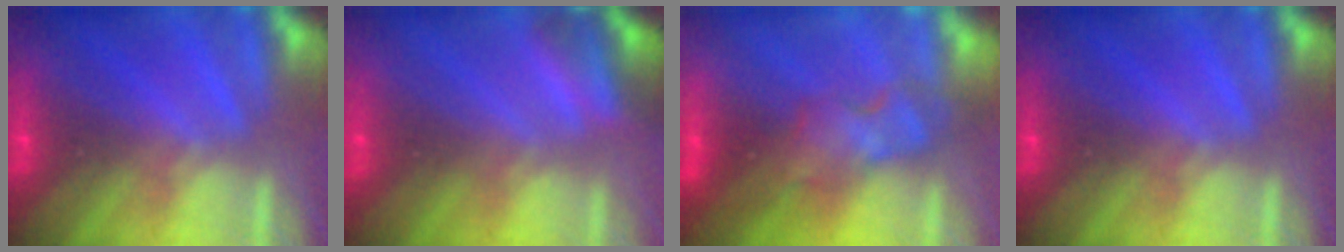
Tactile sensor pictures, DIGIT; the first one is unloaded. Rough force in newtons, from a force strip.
{"total": 2.7}
{"total": 3.9}
{"total": 0.0}